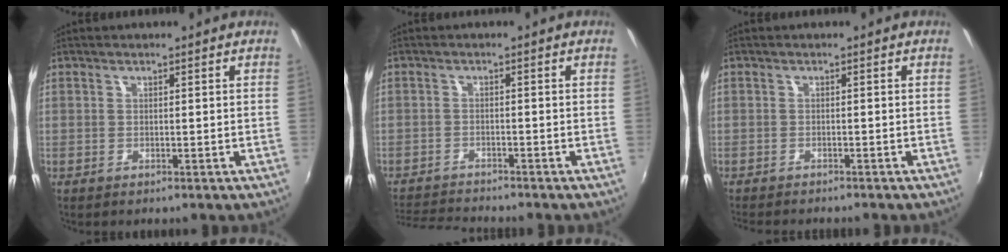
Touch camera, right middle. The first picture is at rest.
{"total": 6.4, "force": [-6.2, 0.5, 1.4], "torque": [-0.047, -0.010, -0.110]}
{"total": 4.0, "force": [-3.7, 0.6, 1.5], "torque": [-0.035, -0.015, -0.061]}